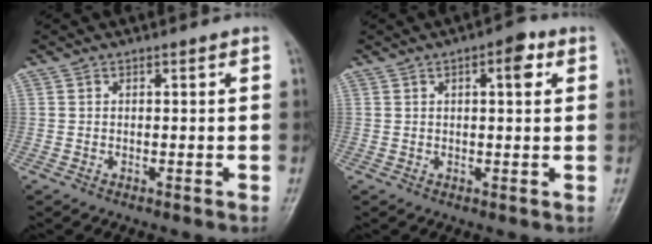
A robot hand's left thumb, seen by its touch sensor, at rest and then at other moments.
{"total": 4.7, "force": [1.8, 1.8, 3.9], "torque": [-0.044, 0.003, 0.019]}